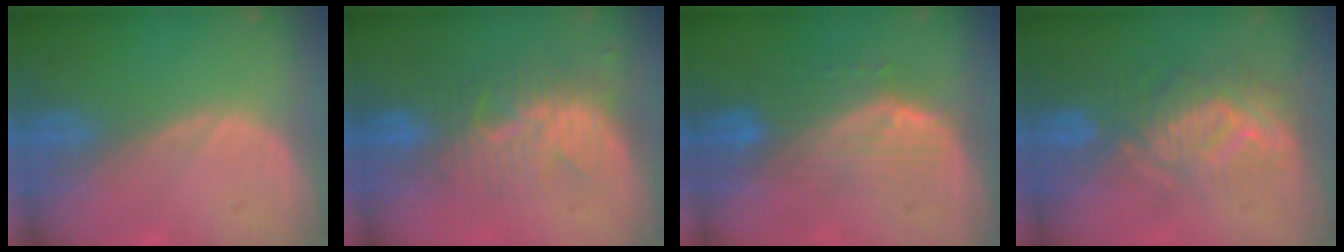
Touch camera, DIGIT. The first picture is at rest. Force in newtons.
{"total": 8.4, "press": 7.6, "slide": 3.6}
{"total": 7.5, "press": 6.7, "slide": 3.3}
{"total": 9.4, "press": 8.6, "slide": 3.9}